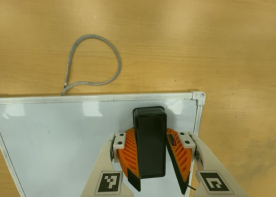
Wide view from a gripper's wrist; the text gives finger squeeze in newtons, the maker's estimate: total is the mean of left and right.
{"total": 11.4, "left": 12.8, "right": 9.9}